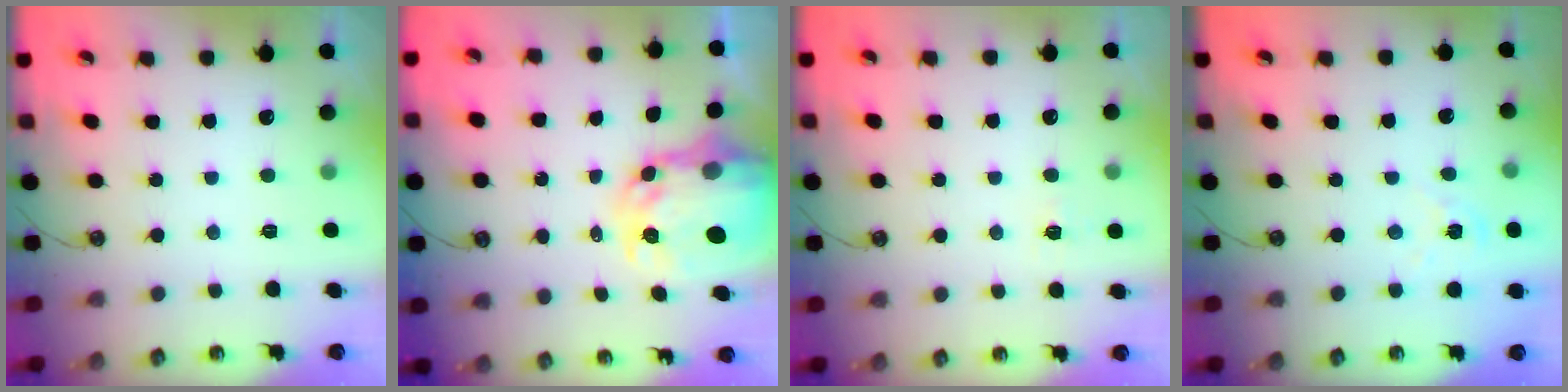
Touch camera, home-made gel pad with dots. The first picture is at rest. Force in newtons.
{"total": 9.1, "press": 9.0, "slide": 0.8}
{"total": 4.6, "press": 4.6, "slide": 0.5}
{"total": 3.9, "press": 3.9, "slide": 0.5}